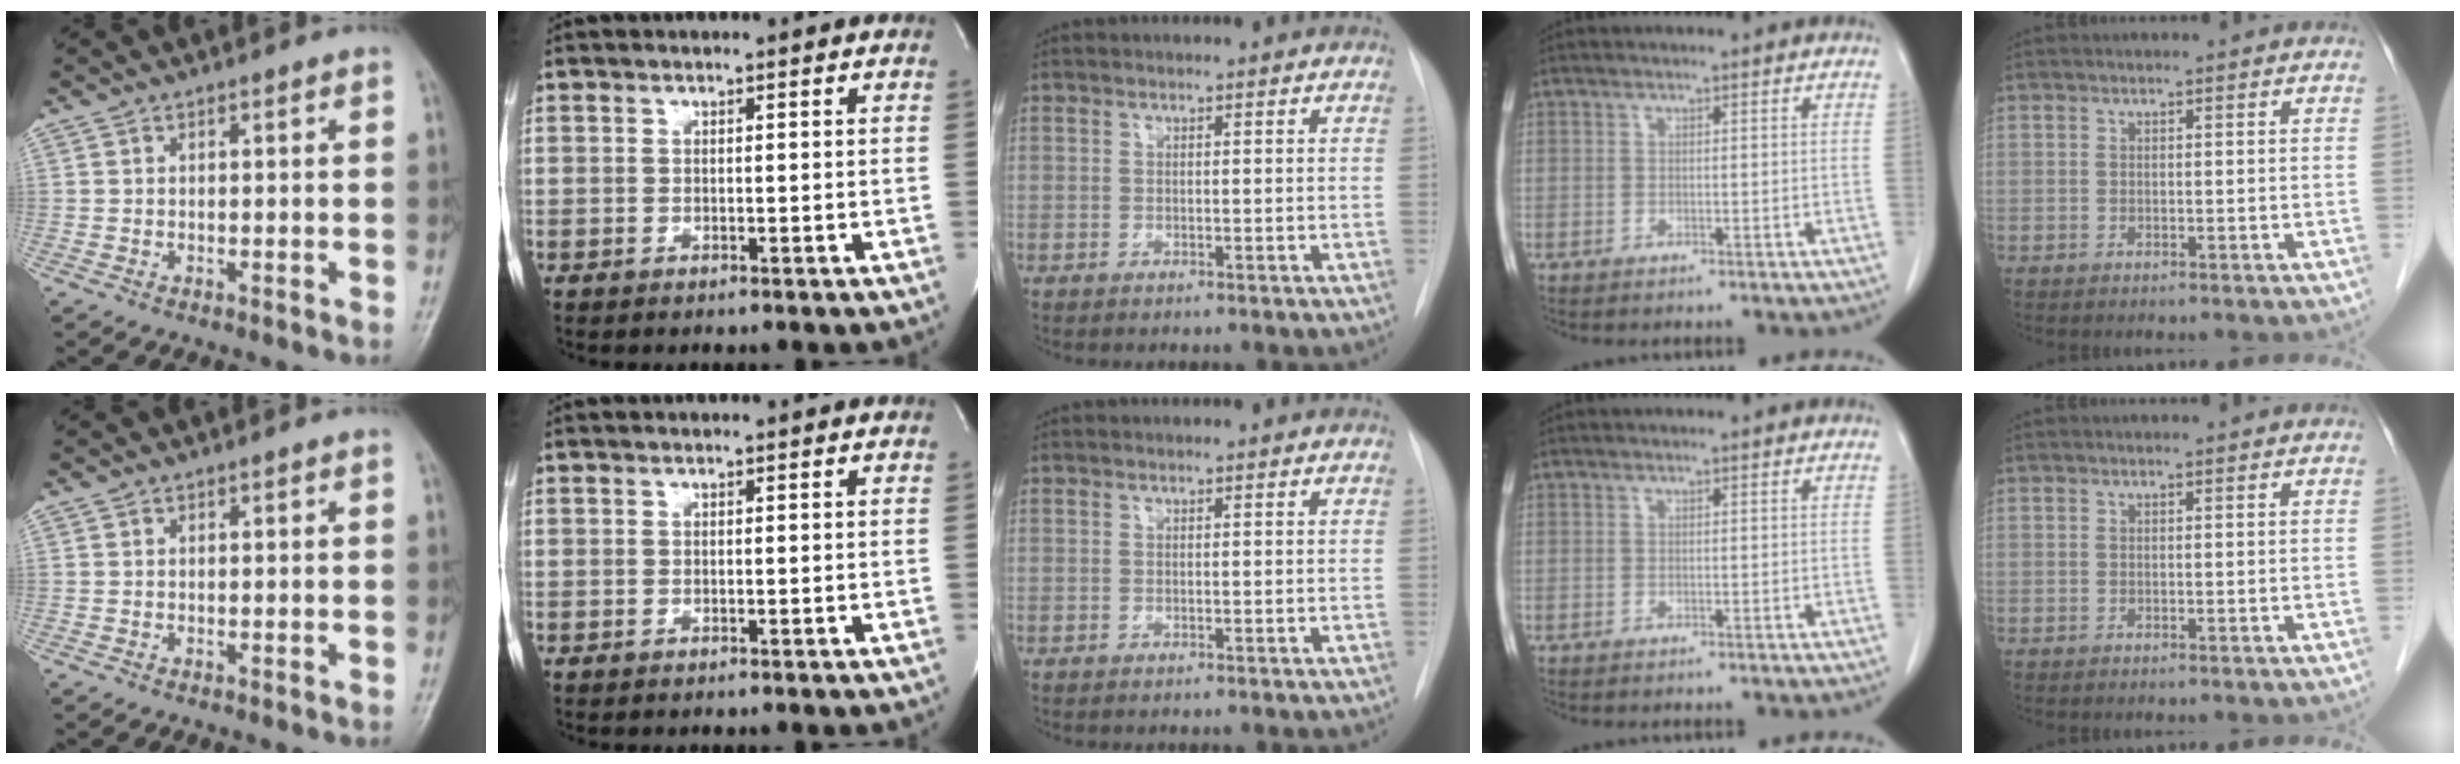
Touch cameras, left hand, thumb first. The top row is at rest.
{}